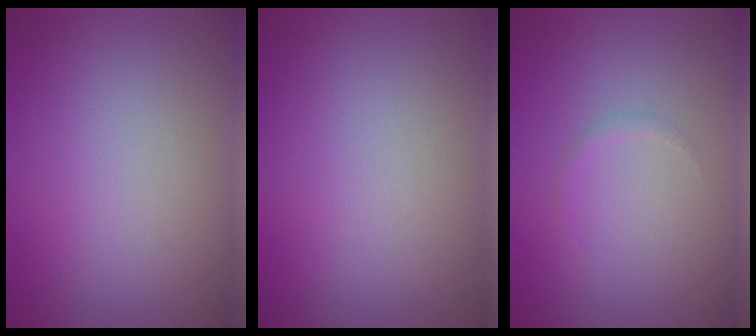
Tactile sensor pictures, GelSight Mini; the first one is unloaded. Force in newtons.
{"total": 0.0}
{"total": 0.5, "press": 0.5, "slide": 0.1}